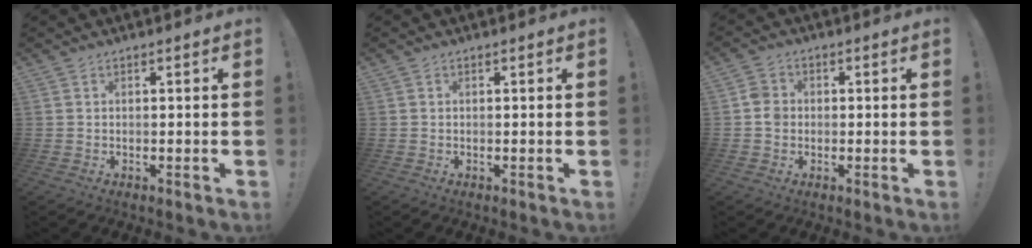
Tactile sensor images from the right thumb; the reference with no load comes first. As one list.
[{"total": 0.0}, {"total": 4.5, "force": [-0.6, 3.9, 2.1], "torque": [-0.030, 0.013, -0.009]}]